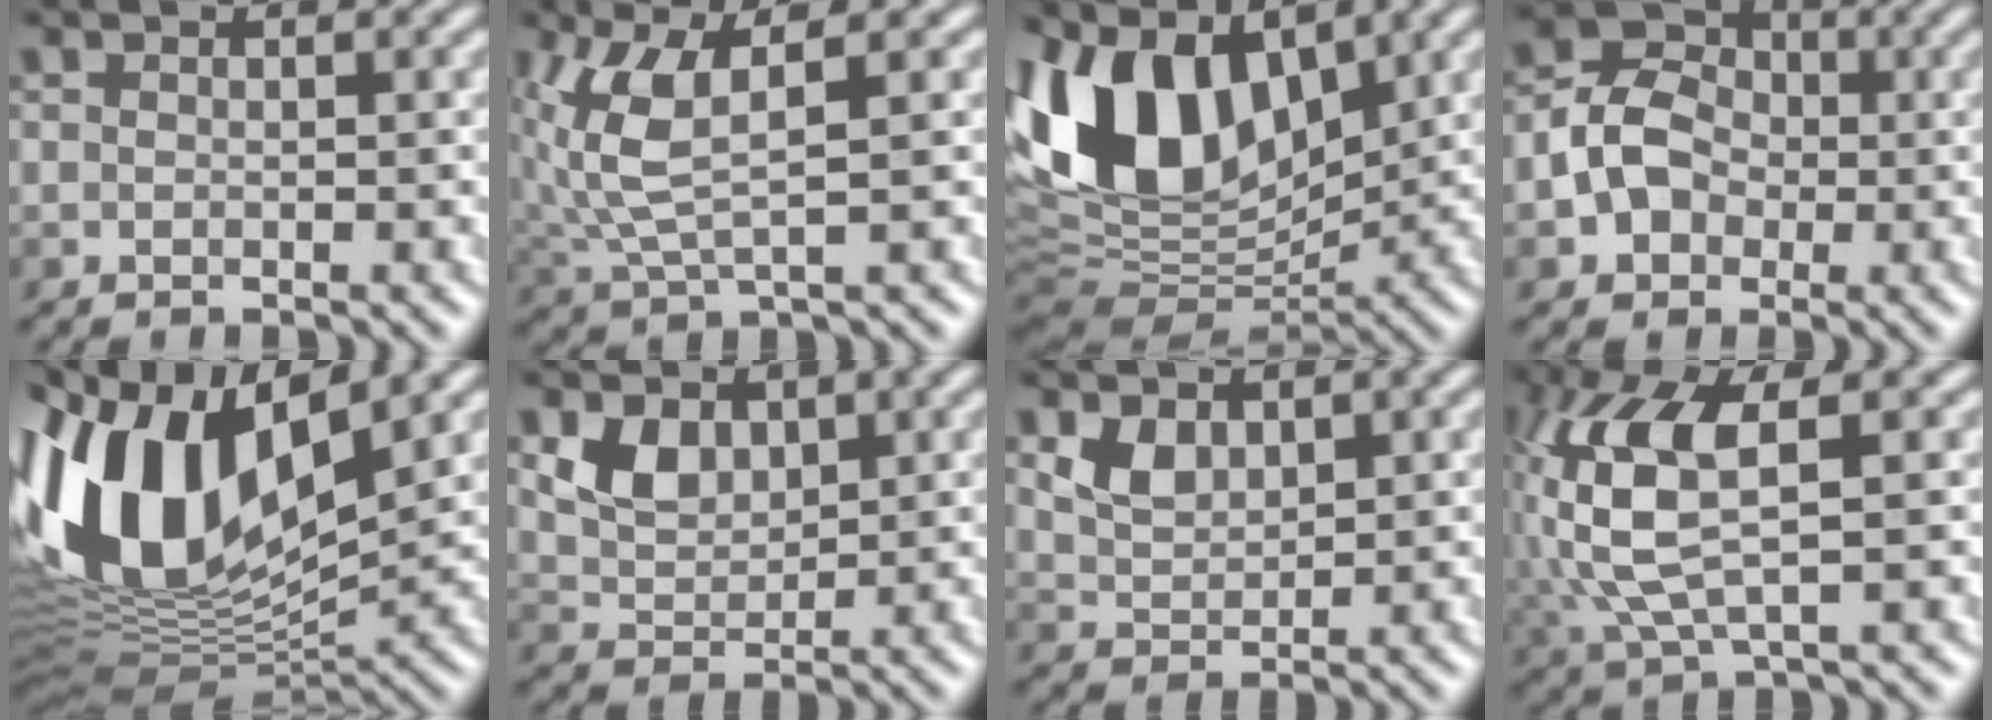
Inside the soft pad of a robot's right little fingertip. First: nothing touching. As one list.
[{"total": 6.2, "force": [0.6, 2.7, 5.6], "torque": [-0.130, 0.004, 0.008]}, {"total": 12.4, "force": [4.2, 7.5, 8.9], "torque": [-0.188, 0.027, 0.065]}, {"total": 5.2, "force": [-1.6, 4.1, 2.7], "torque": [-0.055, 0.010, -0.039]}, {"total": 13.8, "force": [2.7, 7.9, 11.0], "torque": [-0.234, 0.023, 0.038]}, {"total": 2.6, "force": [0.7, 1.9, 1.5], "torque": [-0.039, -0.011, 0.012]}, {"total": 1.7, "force": [0.4, 1.3, 1.0], "torque": [-0.032, -0.007, 0.011]}, {"total": 9.1, "force": [-0.1, 3.9, 8.2], "torque": [-0.184, 0.009, -0.008]}]